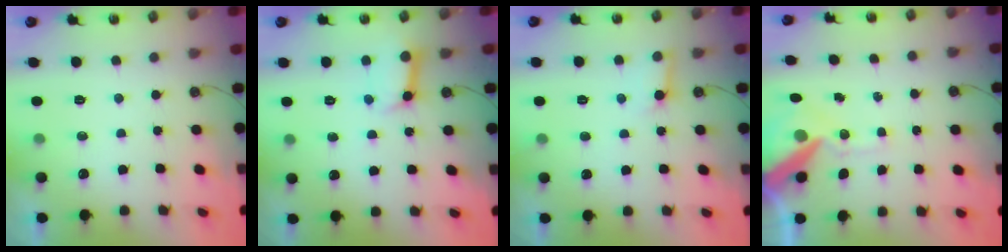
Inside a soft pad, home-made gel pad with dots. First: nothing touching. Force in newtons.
{"total": 9.3, "press": 9.2, "slide": 1.2}
{"total": 6.3, "press": 6.3, "slide": 0.7}
{"total": 12.8, "press": 12.6, "slide": 1.7}